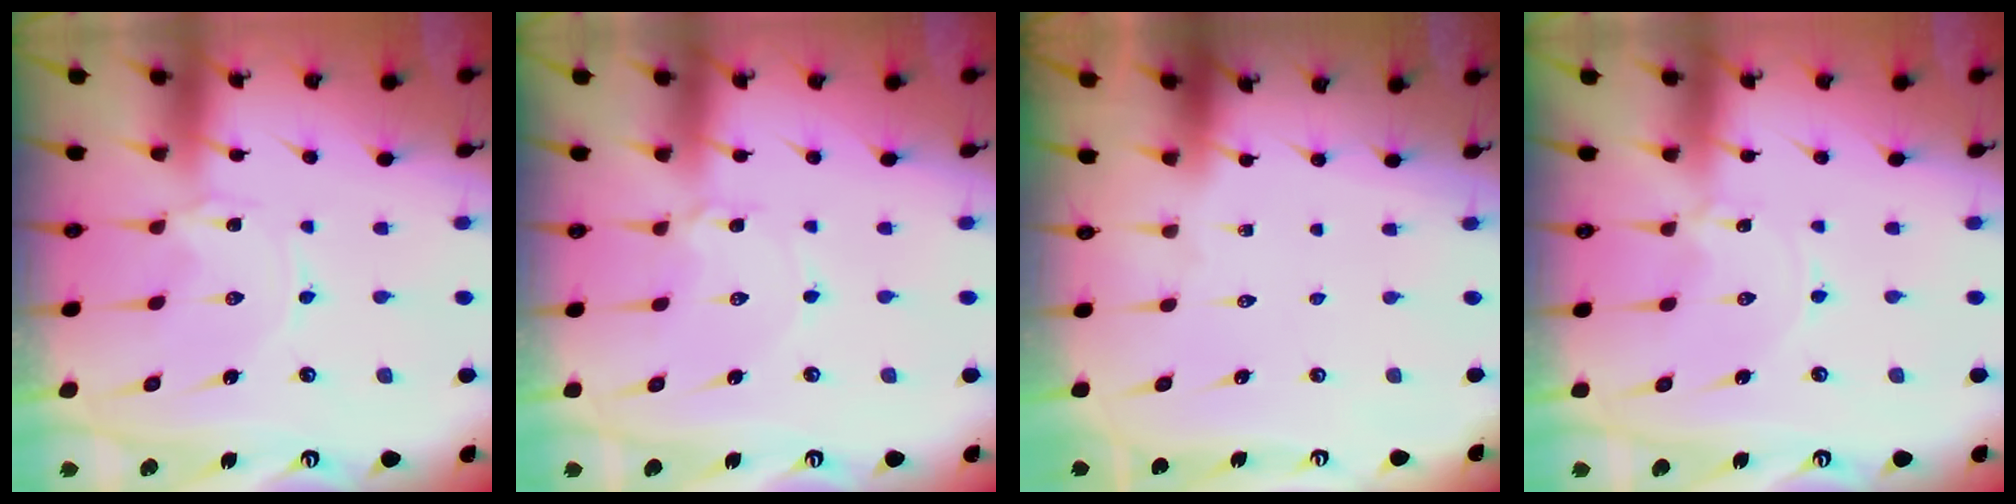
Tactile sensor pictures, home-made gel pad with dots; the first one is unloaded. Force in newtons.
{"total": 3.1, "press": 3.1, "slide": 0.4}
{"total": 0.0}
{"total": 0.0}